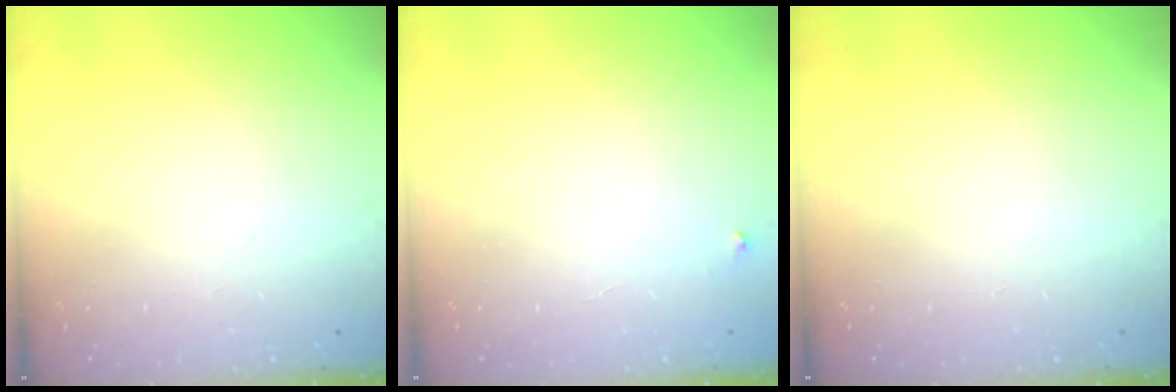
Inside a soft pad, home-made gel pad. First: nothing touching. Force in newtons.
{"total": 2.2, "press": 2.2, "slide": 0.1}
{"total": 0.0}